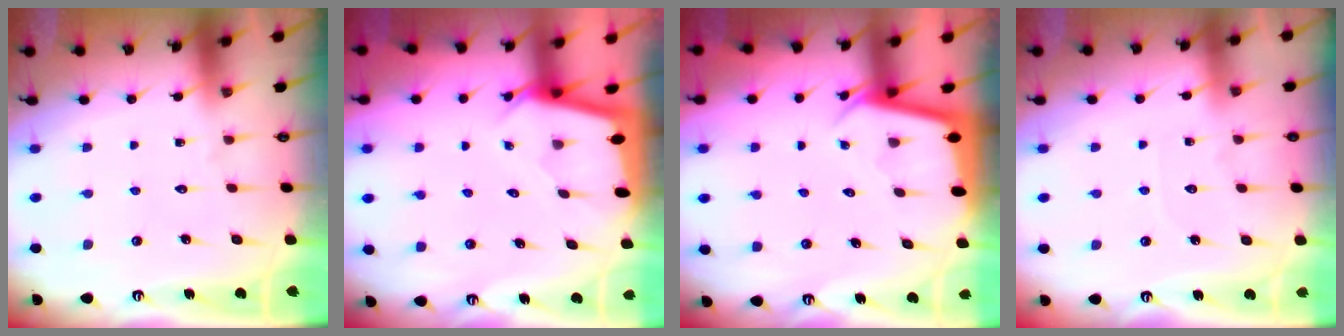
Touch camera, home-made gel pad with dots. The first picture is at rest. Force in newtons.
{"total": 2.3, "press": 2.3, "slide": 0.1}
{"total": 2.3, "press": 2.3, "slide": 0.1}
{"total": 2.9, "press": 2.8, "slide": 0.4}